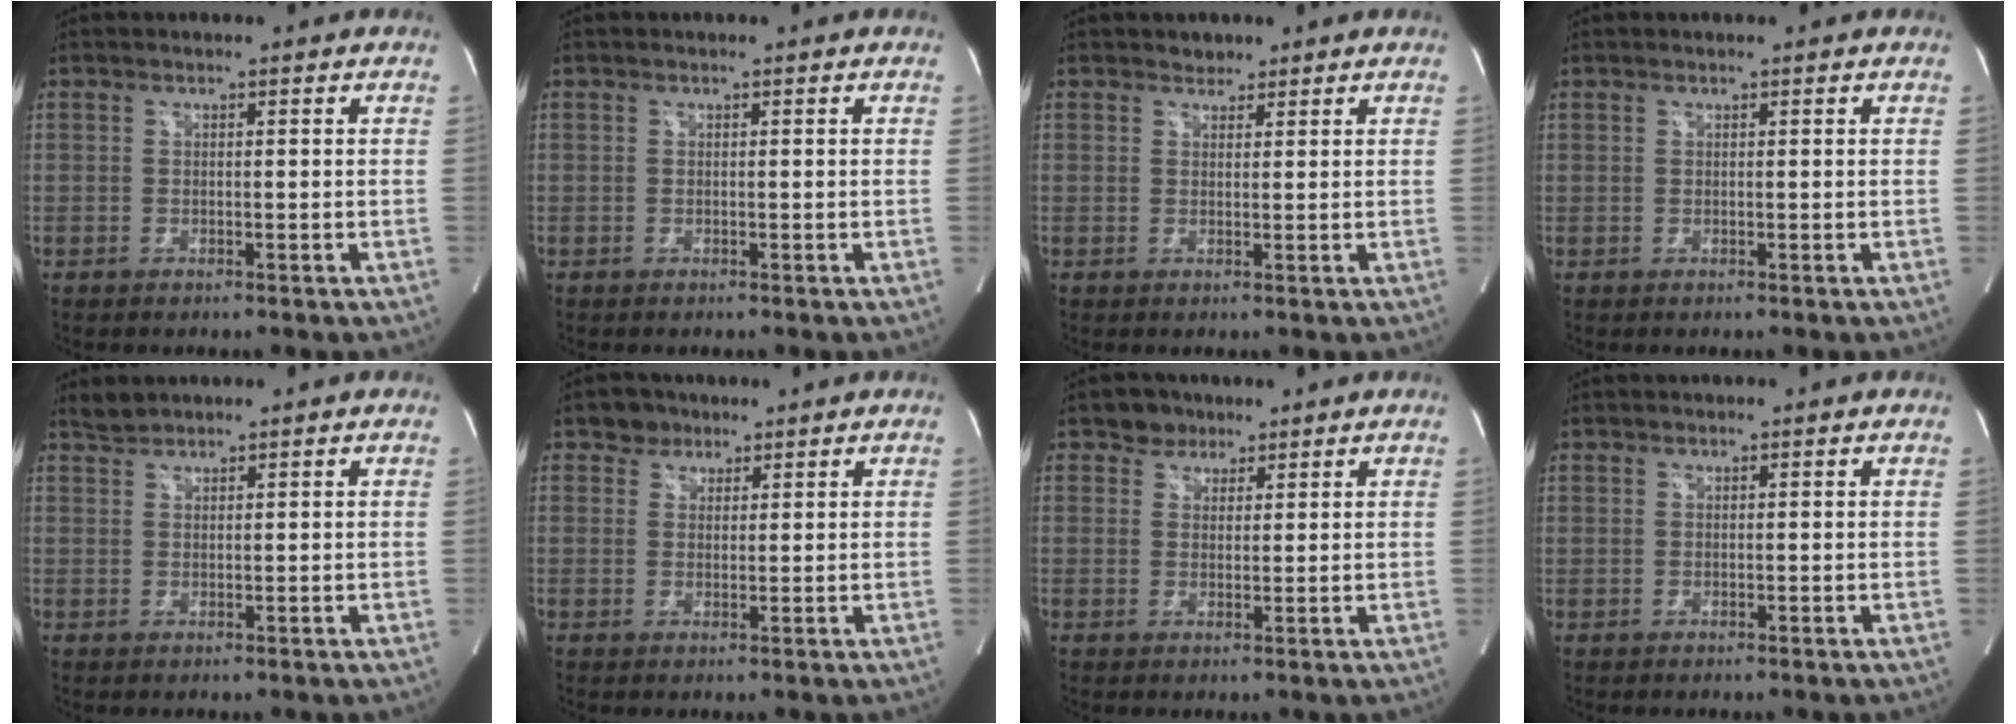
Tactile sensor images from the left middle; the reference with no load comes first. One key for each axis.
{"total": 0.0}
{"total": 1.6, "fx": 1.3, "fy": 0.8, "fz": 0.1, "tx": -0.004, "ty": -0.002, "tz": 0.018}
{"total": 0.0}
{"total": 1.8, "fx": 1.7, "fy": 0.1, "fz": -0.1, "tx": -0.006, "ty": 0.005, "tz": 0.038}
{"total": 2.8, "fx": 2.1, "fy": 1.9, "fz": 0.1, "tx": -0.002, "ty": 0.003, "tz": 0.030}
{"total": 3.1, "fx": 2.4, "fy": 2.1, "fz": 0.1, "tx": -0.002, "ty": 0.002, "tz": 0.034}
{"total": 0.7, "fx": 0.5, "fy": 0.5, "fz": 0.0, "tx": 0.001, "ty": 0.003, "tz": 0.008}